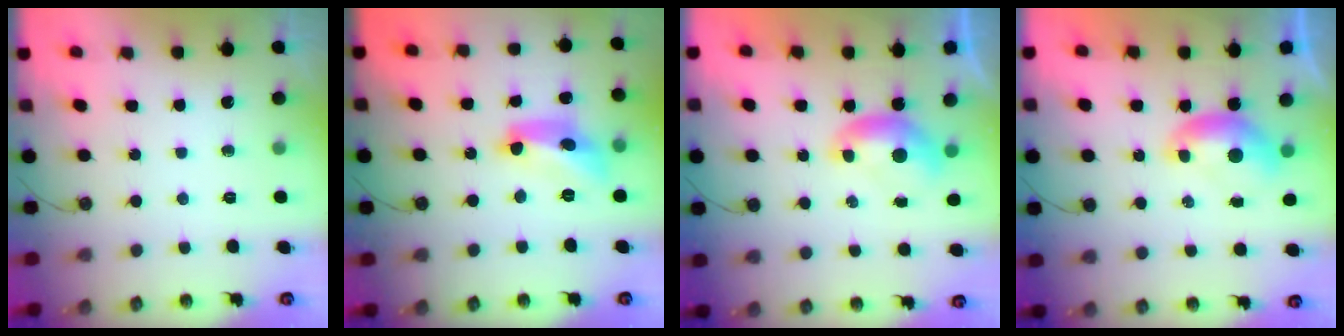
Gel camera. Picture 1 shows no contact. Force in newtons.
{"total": 9.8, "press": 9.8, "slide": 0.3}
{"total": 0.0}
{"total": 0.0}